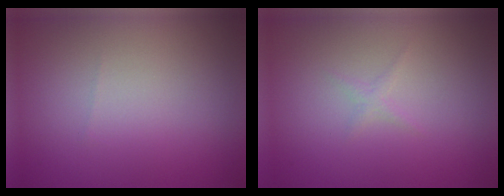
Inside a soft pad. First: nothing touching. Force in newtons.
{"total": 0.6, "press": 0.6, "slide": 0.0}